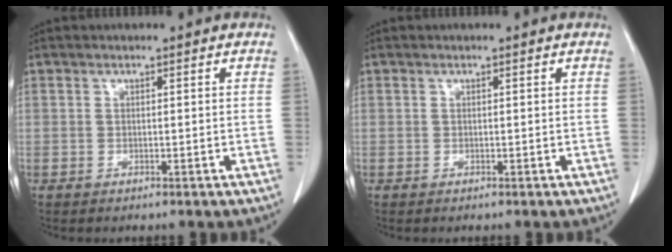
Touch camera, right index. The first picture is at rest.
{"total": 0.0}